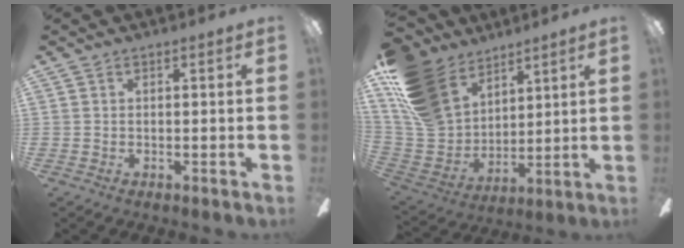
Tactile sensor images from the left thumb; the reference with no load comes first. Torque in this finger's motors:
{"motor_torque": [0.15, 0.45, 0.79, -1.34, 0.12]}